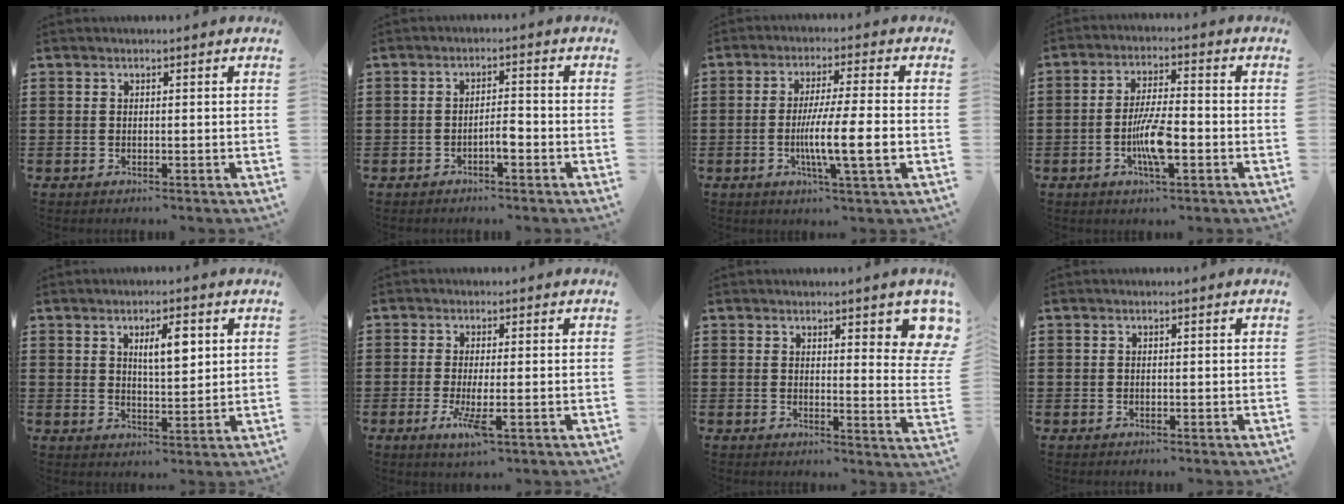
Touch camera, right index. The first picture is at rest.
{"total": 2.8, "force": [-1.2, 0.6, 2.5], "torque": [-0.045, 0.004, -0.023]}
{"total": 9.1, "force": [-1.9, 0.5, 8.9], "torque": [-0.163, -0.015, -0.036]}
{"total": 7.4, "force": [-2.1, 1.9, 6.9], "torque": [-0.140, -0.005, -0.042]}
{"total": 5.1, "force": [2.2, 1.6, 4.3], "torque": [-0.073, 0.002, 0.031]}
{"total": 4.5, "force": [-1.7, 0.6, 4.1], "torque": [-0.088, -0.020, -0.031]}
{"total": 4.7, "force": [3.5, 0.8, 3.0], "torque": [-0.047, -0.014, 0.057]}
{"total": 0.0}